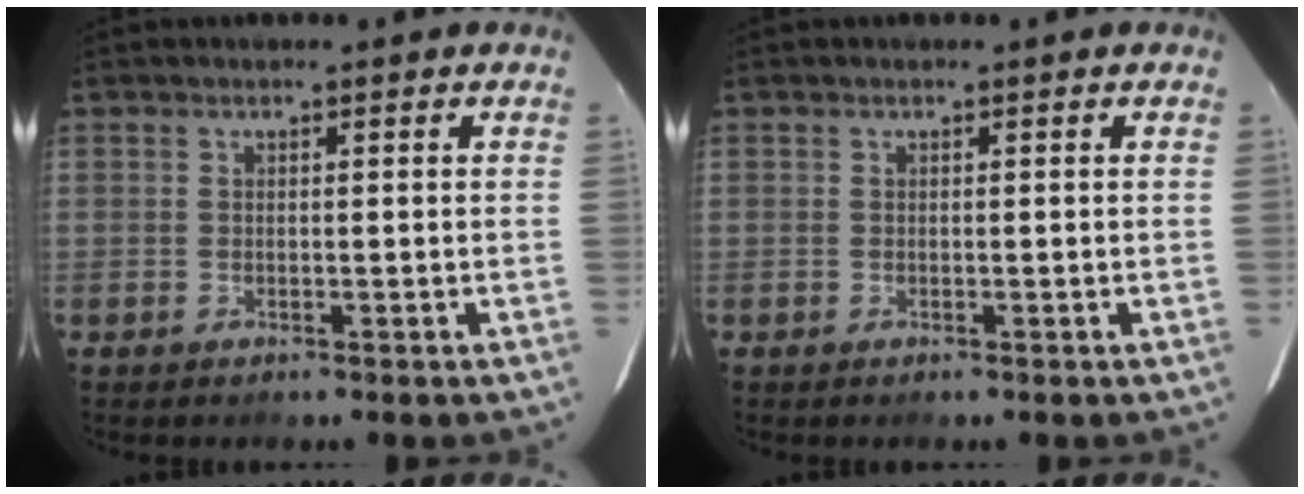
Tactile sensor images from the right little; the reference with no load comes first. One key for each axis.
{"total": 0.0}